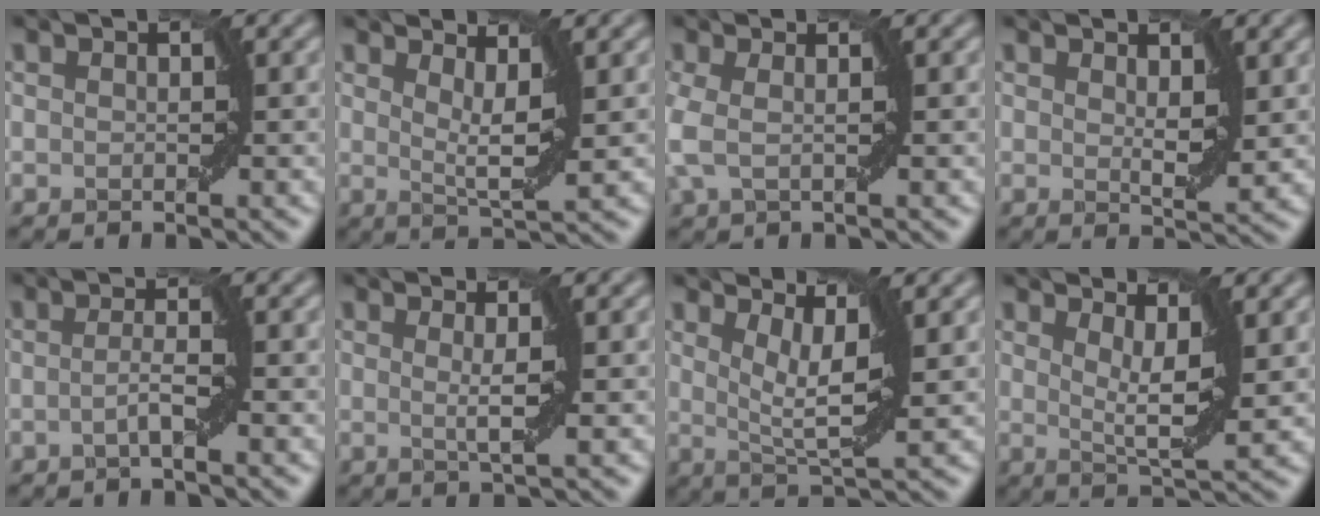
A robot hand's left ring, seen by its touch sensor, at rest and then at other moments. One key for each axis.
{"total": 3.2, "fx": 1.7, "fy": 0.6, "fz": 2.7, "tx": -0.046, "ty": -0.008, "tz": 0.029}
{"total": 2.3, "fx": 0.1, "fy": 0.6, "fz": 2.2, "tx": -0.055, "ty": 0.006, "tz": -0.004}
{"total": 2.3, "fx": 1.2, "fy": 0.6, "fz": 1.8, "tx": -0.028, "ty": -0.009, "tz": 0.023}
{"total": 1.9, "fx": -0.5, "fy": 0.0, "fz": 1.8, "tx": -0.036, "ty": 0.004, "tz": -0.013}
{"total": 2.2, "fx": 0.4, "fy": 0.3, "fz": 2.1, "tx": -0.037, "ty": -0.004, "tz": 0.005}
{"total": 4.7, "fx": 2.0, "fy": 1.1, "fz": 4.1, "tx": -0.066, "ty": -0.006, "tz": 0.037}
{"total": 4.2, "fx": 2.0, "fy": 0.9, "fz": 3.6, "tx": -0.059, "ty": -0.007, "tz": 0.035}